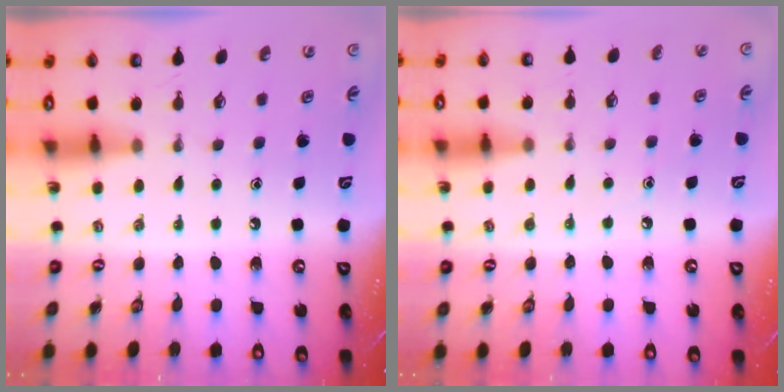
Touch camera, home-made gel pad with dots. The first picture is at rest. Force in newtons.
{"total": 3.4, "press": 3.4, "slide": 0.4}